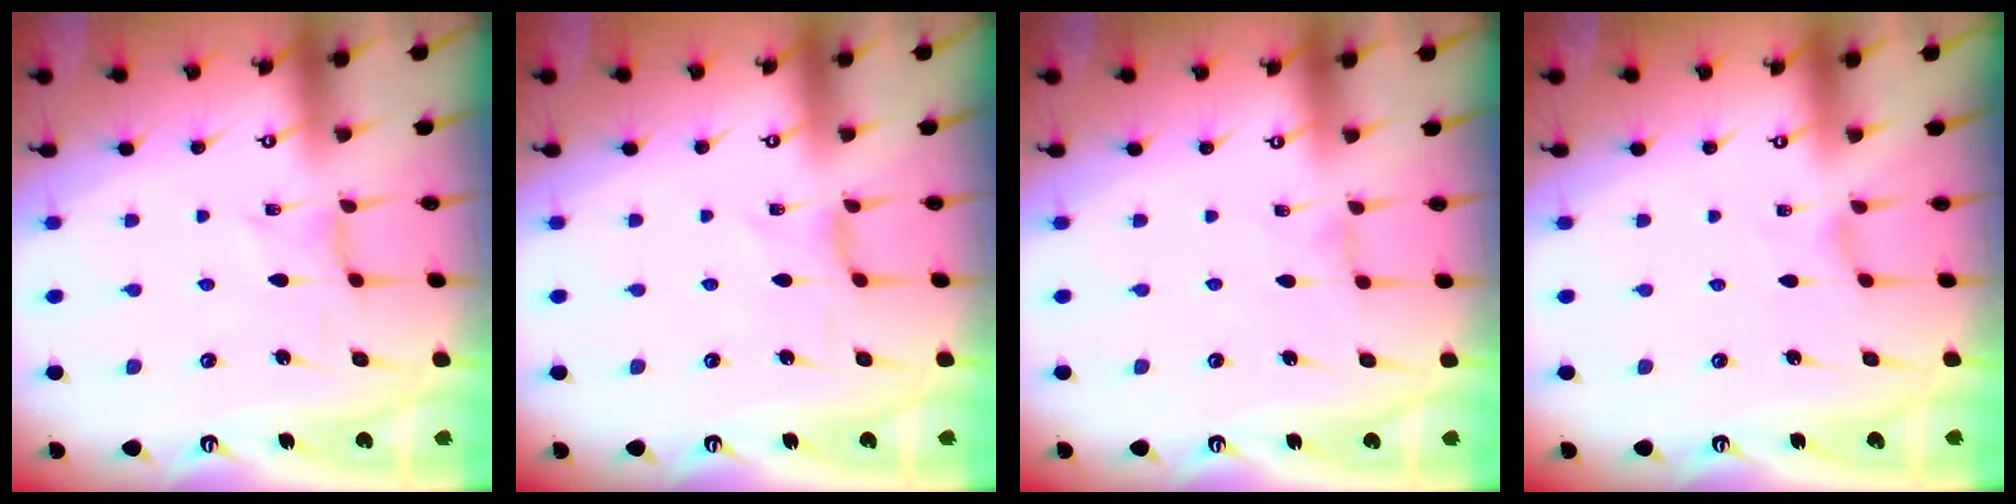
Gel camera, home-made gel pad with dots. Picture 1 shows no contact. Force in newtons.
{"total": 0.0}
{"total": 0.6, "press": 0.6, "slide": 0.2}
{"total": 0.9, "press": 0.8, "slide": 0.3}